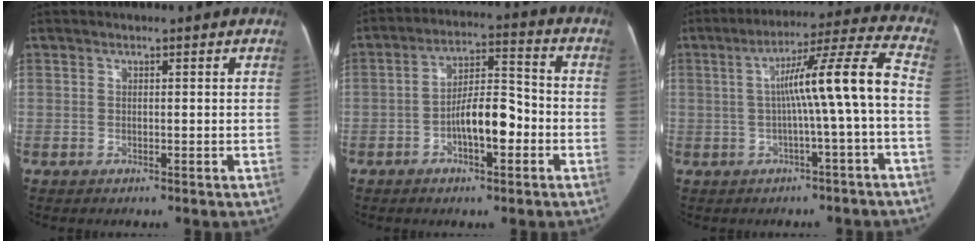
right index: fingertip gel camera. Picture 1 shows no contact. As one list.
[{"total": 9.0, "force": [-2.8, 3.2, 7.9], "torque": [-0.141, 0.027, -0.046]}, {"total": 11.5, "force": [-1.1, -1.0, 11.4], "torque": [-0.174, 0.030, -0.018]}]